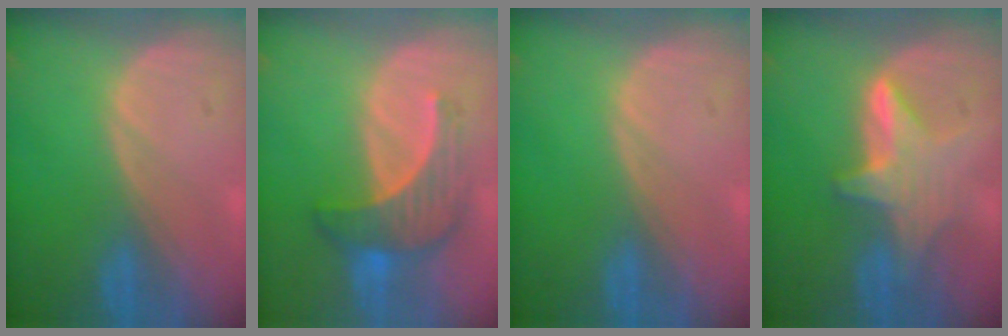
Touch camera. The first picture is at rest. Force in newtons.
{"total": 7.3, "press": 6.8, "slide": 2.7}
{"total": 0.0}
{"total": 6.0, "press": 6.0, "slide": 0.6}